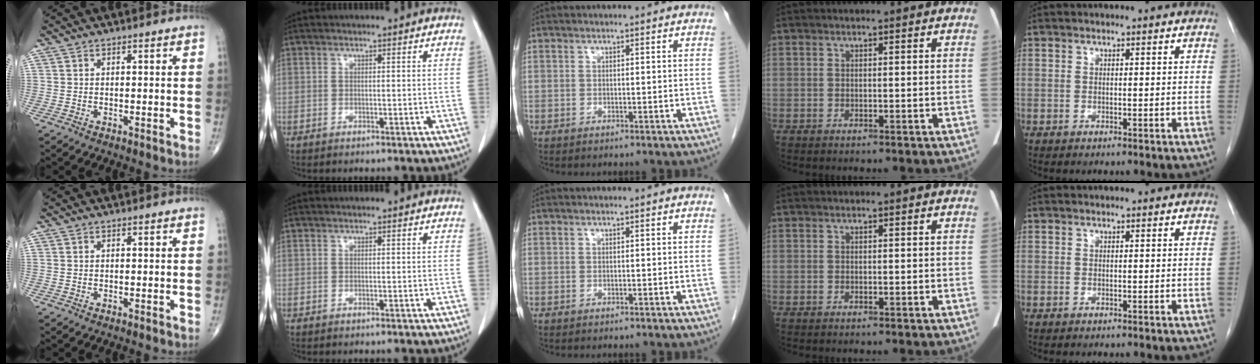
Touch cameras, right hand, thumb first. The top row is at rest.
{}